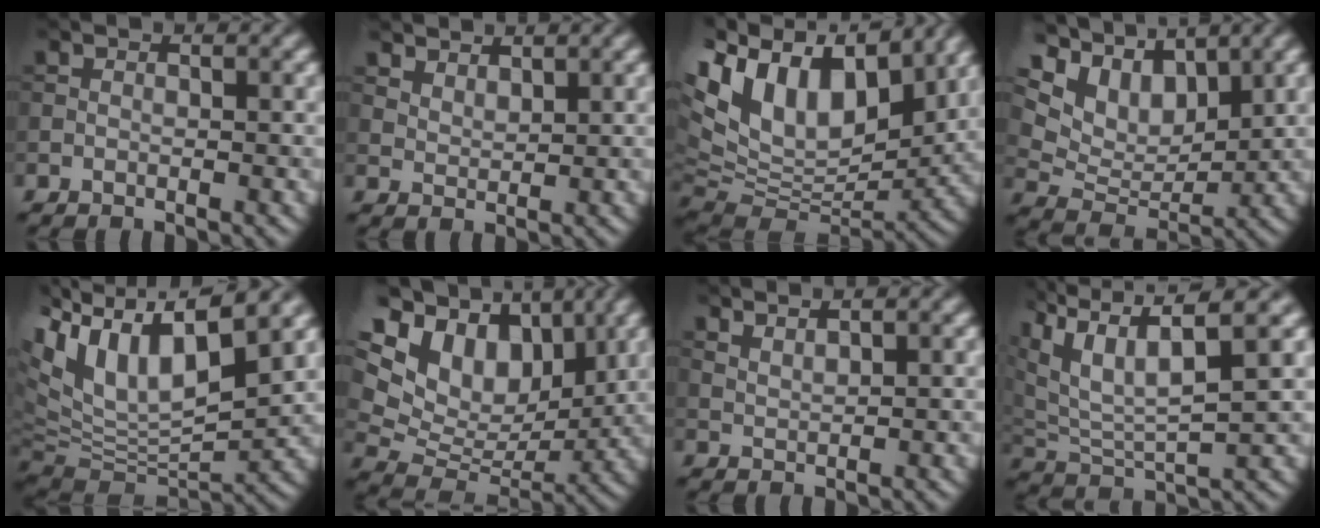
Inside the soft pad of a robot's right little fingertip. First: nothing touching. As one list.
[{"total": 2.8, "force": [2.4, 1.1, 0.8], "torque": [-0.022, -0.004, 0.055]}, {"total": 15.4, "force": [6.2, 9.0, 10.9], "torque": [-0.235, 0.027, 0.114]}, {"total": 8.7, "force": [5.2, 5.0, 4.8], "torque": [-0.101, 0.011, 0.086]}, {"total": 11.6, "force": [4.3, 5.5, 9.3], "torque": [-0.201, 0.012, 0.081]}, {"total": 14.4, "force": [5.3, 10.2, 8.5], "torque": [-0.178, 0.035, 0.112]}, {"total": 1.7, "force": [1.5, 0.3, 0.7], "torque": [-0.015, -0.001, 0.032]}, {"total": 9.3, "force": [5.4, 3.0, 6.9], "torque": [-0.151, 0.013, 0.094]}]